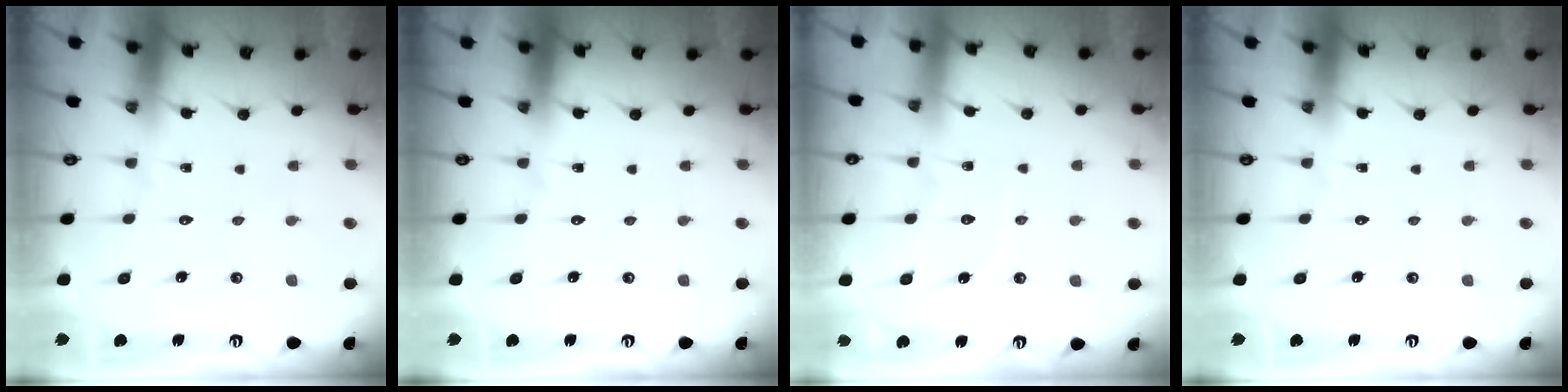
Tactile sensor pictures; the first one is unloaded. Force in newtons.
{"total": 0.0}
{"total": 3.3, "press": 3.3, "slide": 0.4}
{"total": 0.0}